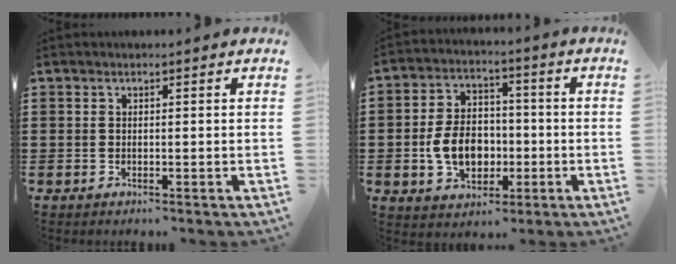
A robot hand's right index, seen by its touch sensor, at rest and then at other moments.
{"total": 8.9, "force": [-1.7, 6.4, 5.9], "torque": [-0.114, 0.005, -0.034]}